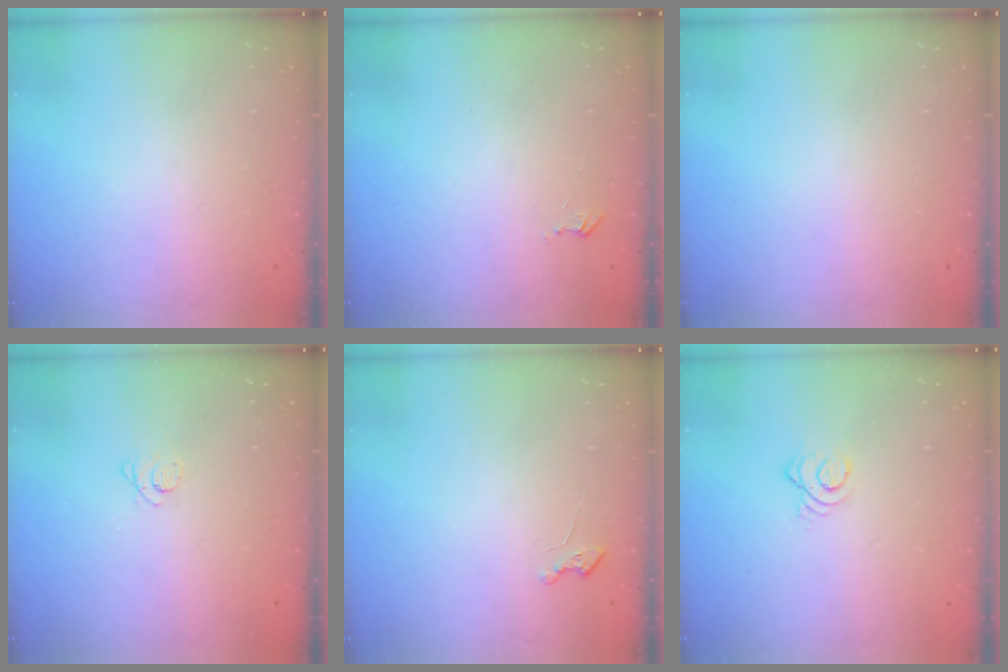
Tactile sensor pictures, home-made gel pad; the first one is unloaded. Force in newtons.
{"total": 2.6, "press": 2.6, "slide": 0.3}
{"total": 0.0}
{"total": 2.3, "press": 2.3, "slide": 0.3}
{"total": 2.2, "press": 2.2, "slide": 0.3}
{"total": 3.5, "press": 3.5, "slide": 0.3}